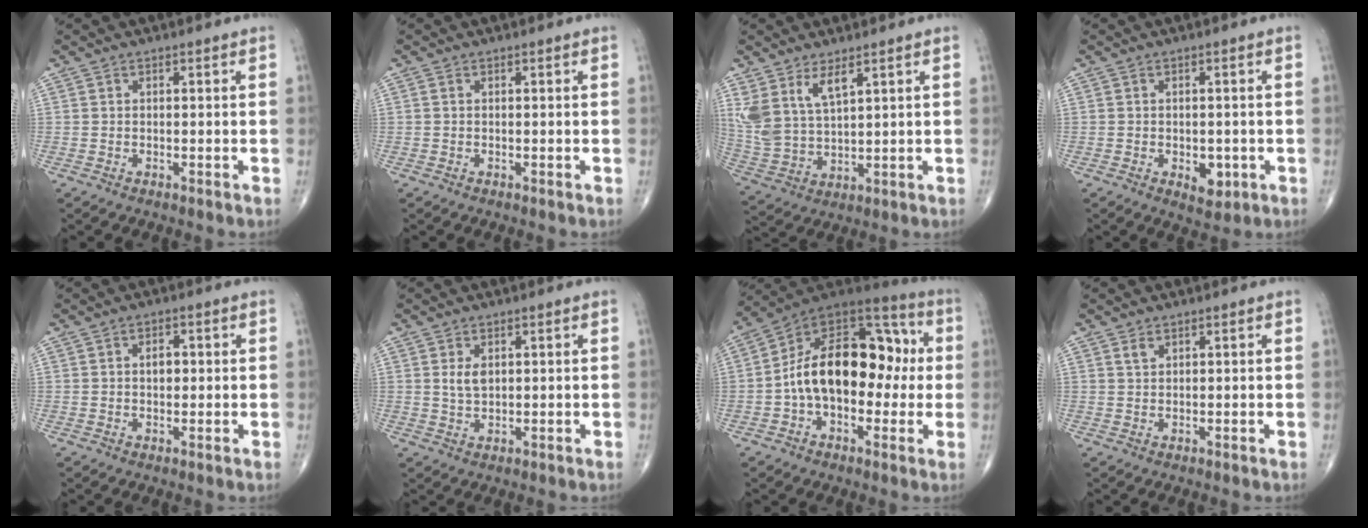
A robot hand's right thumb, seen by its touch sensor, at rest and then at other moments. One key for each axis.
{"total": 0.0}
{"total": 9.6, "fx": 5.2, "fy": 4.2, "fz": 6.8, "tx": -0.141, "ty": -0.022, "tz": 0.118}
{"total": 4.3, "fx": -1.2, "fy": 2.6, "fz": 3.2, "tx": -0.029, "ty": -0.003, "tz": -0.007}
{"total": 3.0, "fx": 0.5, "fy": 1.9, "fz": 2.3, "tx": -0.029, "ty": 0.003, "tz": 0.006}
{"total": 3.0, "fx": 0.9, "fy": 1.8, "fz": 2.3, "tx": -0.037, "ty": -0.006, "tz": 0.020}
{"total": 21.3, "fx": -0.2, "fy": 13.0, "fz": 16.8, "tx": -0.244, "ty": 0.052, "tz": -0.012}
{"total": 1.4, "fx": 0.9, "fy": 0.8, "fz": 0.8, "tx": -0.011, "ty": -0.001, "tz": 0.018}